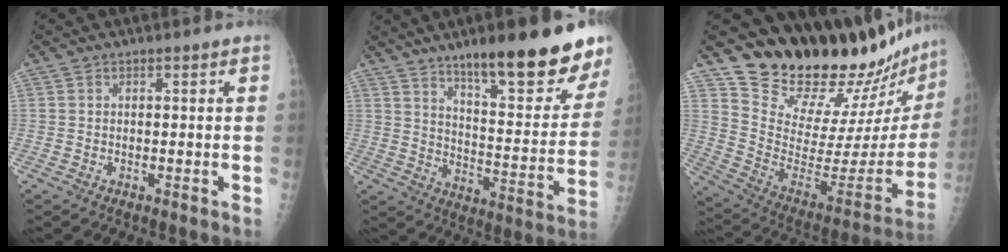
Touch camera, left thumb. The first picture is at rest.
{"total": 22.3, "force": [15.4, 4.9, 15.3], "torque": [-0.180, -0.081, 0.231]}
{"total": 28.0, "force": [26.2, 5.4, 8.2], "torque": [-0.089, -0.232, 0.377]}